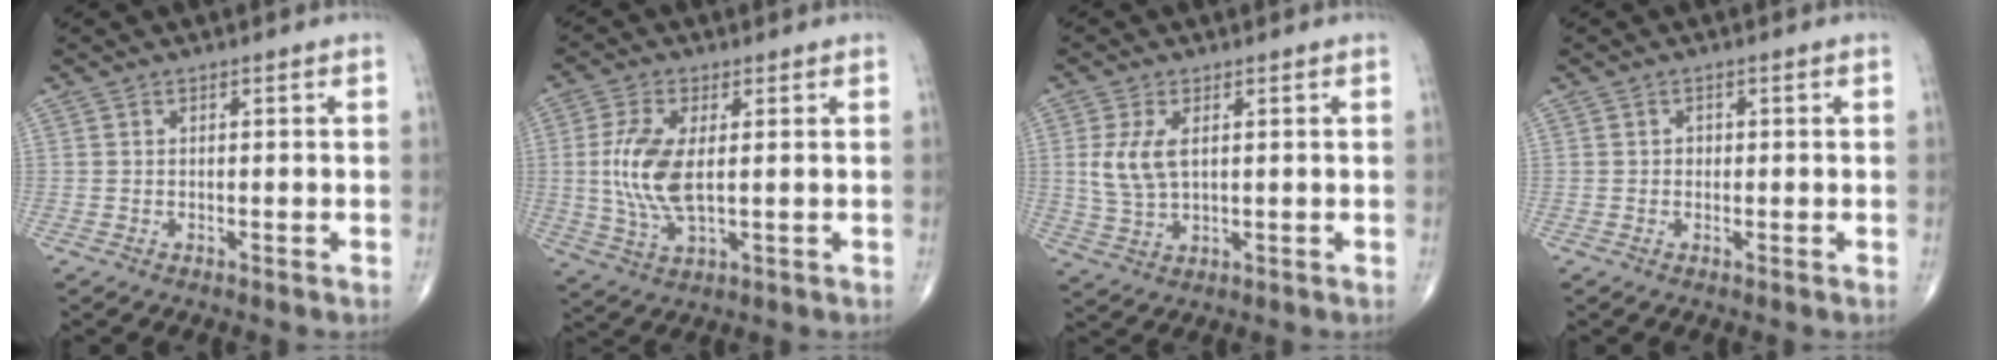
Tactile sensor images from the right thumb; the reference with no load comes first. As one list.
[{"total": 10.1, "force": [0.8, 4.3, 9.1], "torque": [-0.204, -0.009, 0.020]}, {"total": 6.7, "force": [1.4, 3.6, 5.5], "torque": [-0.118, -0.006, 0.034]}, {"total": 0.9, "force": [0.0, 0.8, 0.4], "torque": [0.002, 0.003, -0.003]}]